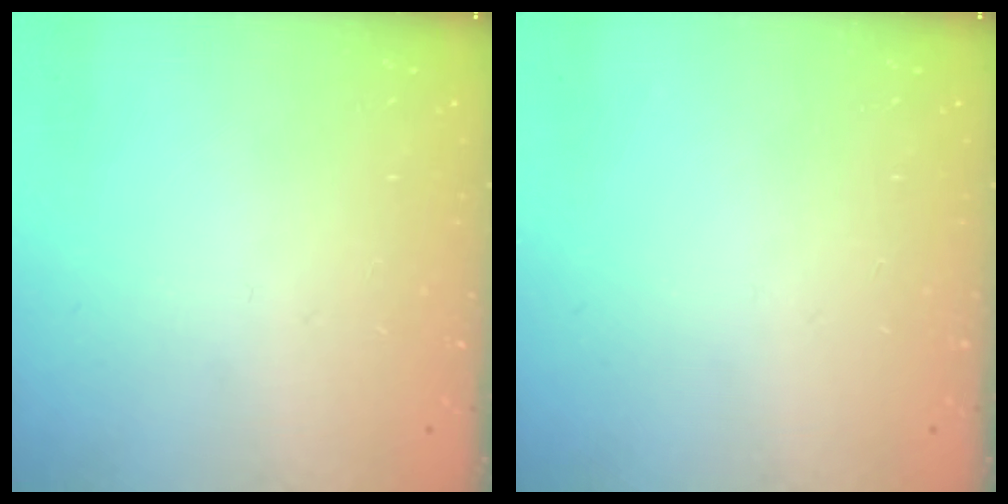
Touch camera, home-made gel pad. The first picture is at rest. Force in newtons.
{"total": 0.0}